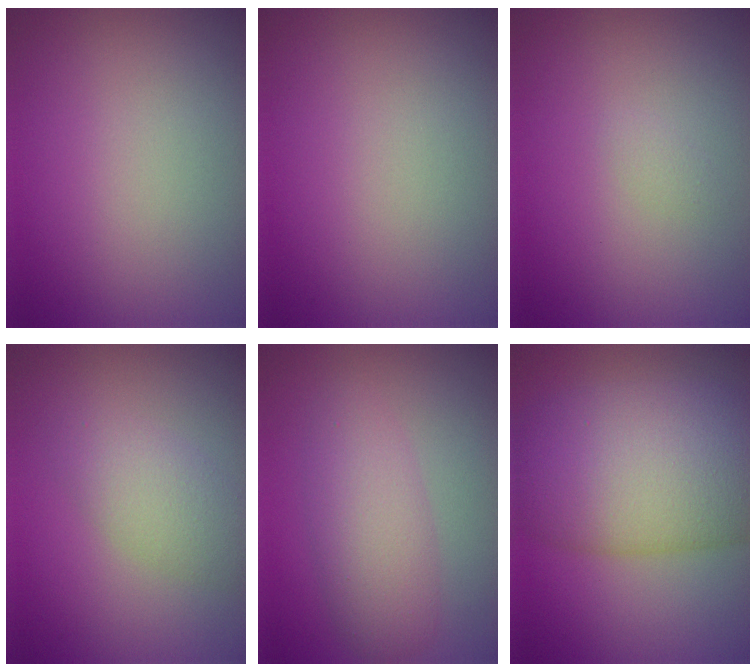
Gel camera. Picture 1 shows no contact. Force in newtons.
{"total": 0.0}
{"total": 0.6, "press": 0.6, "slide": 0.1}
{"total": 3.0, "press": 3.0, "slide": 0.1}
{"total": 4.0, "press": 4.0, "slide": 0.1}
{"total": 11.4, "press": 11.4, "slide": 0.6}